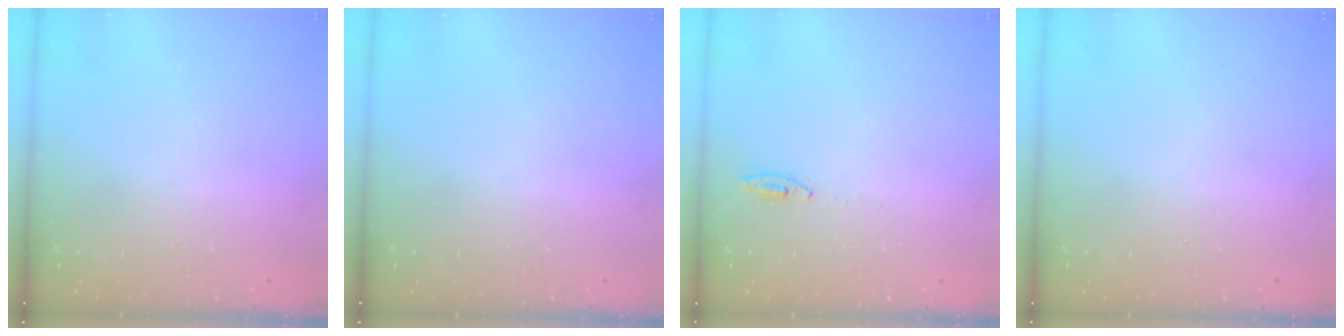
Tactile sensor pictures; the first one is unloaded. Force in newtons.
{"total": 0.0}
{"total": 2.7, "press": 2.5, "slide": 1.0}
{"total": 0.0}